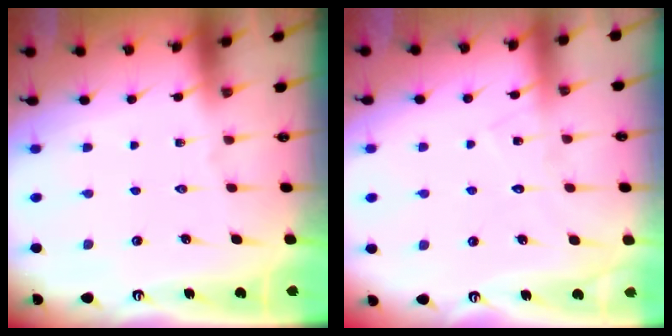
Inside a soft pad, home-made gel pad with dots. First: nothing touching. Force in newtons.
{"total": 6.8, "press": 6.8, "slide": 0.4}